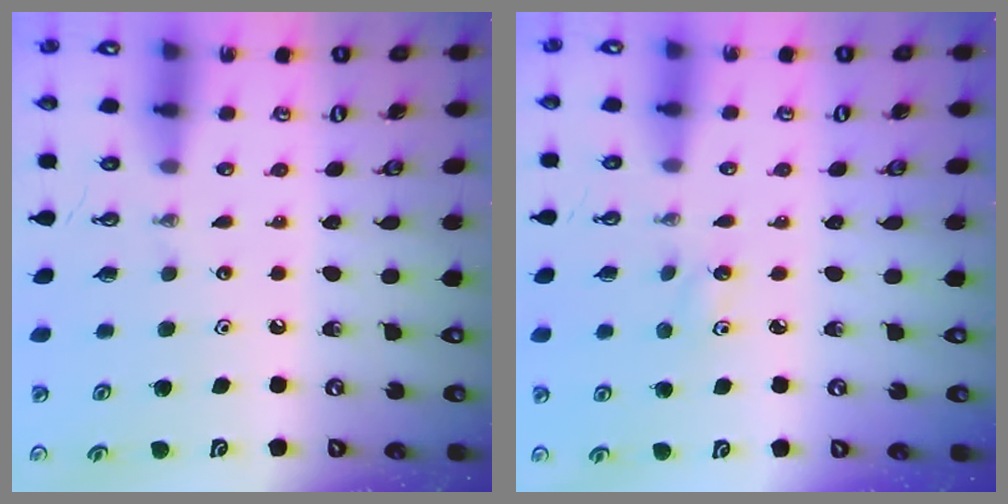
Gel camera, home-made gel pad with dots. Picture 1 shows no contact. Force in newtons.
{"total": 4.7, "press": 4.6, "slide": 0.9}